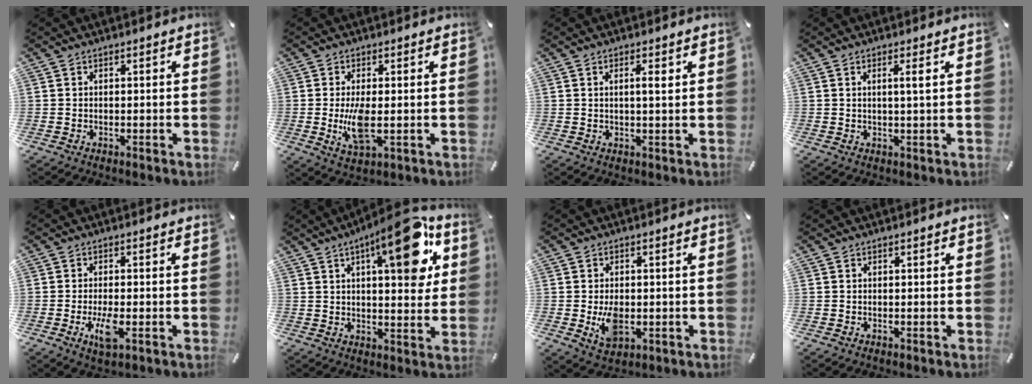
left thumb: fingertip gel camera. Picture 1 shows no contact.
{"total": 7.5, "force": [-0.6, 2.9, 6.9], "torque": [-0.152, -0.020, -0.016]}
{"total": 2.8, "force": [0.8, 0.4, 2.7], "torque": [-0.047, 0.000, 0.008]}
{"total": 3.0, "force": [0.8, 0.0, 2.8], "torque": [-0.056, -0.001, 0.011]}
{"total": 5.7, "force": [-1.6, 1.7, 5.2], "torque": [-0.110, -0.012, -0.029]}
{"total": 18.1, "force": [8.5, 6.7, 14.5], "torque": [-0.186, -0.040, 0.126]}
{"total": 6.5, "force": [-0.9, 4.3, 4.8], "torque": [-0.101, -0.004, -0.016]}
{"total": 0.0}